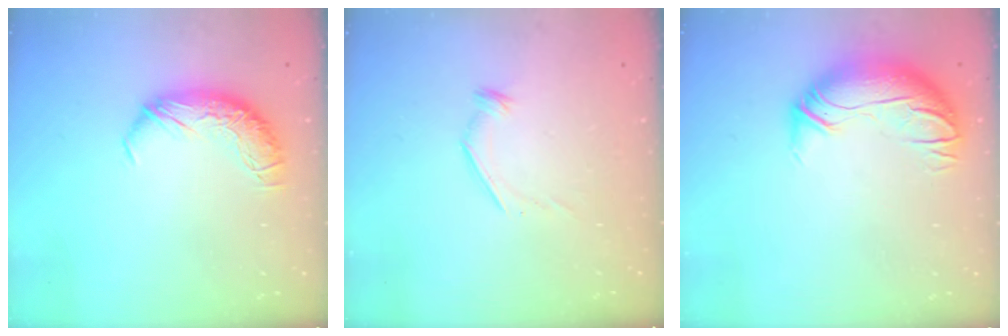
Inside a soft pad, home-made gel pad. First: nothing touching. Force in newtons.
{"total": 5.7, "press": 5.5, "slide": 1.4}
{"total": 3.0, "press": 0.4, "slide": 2.9}